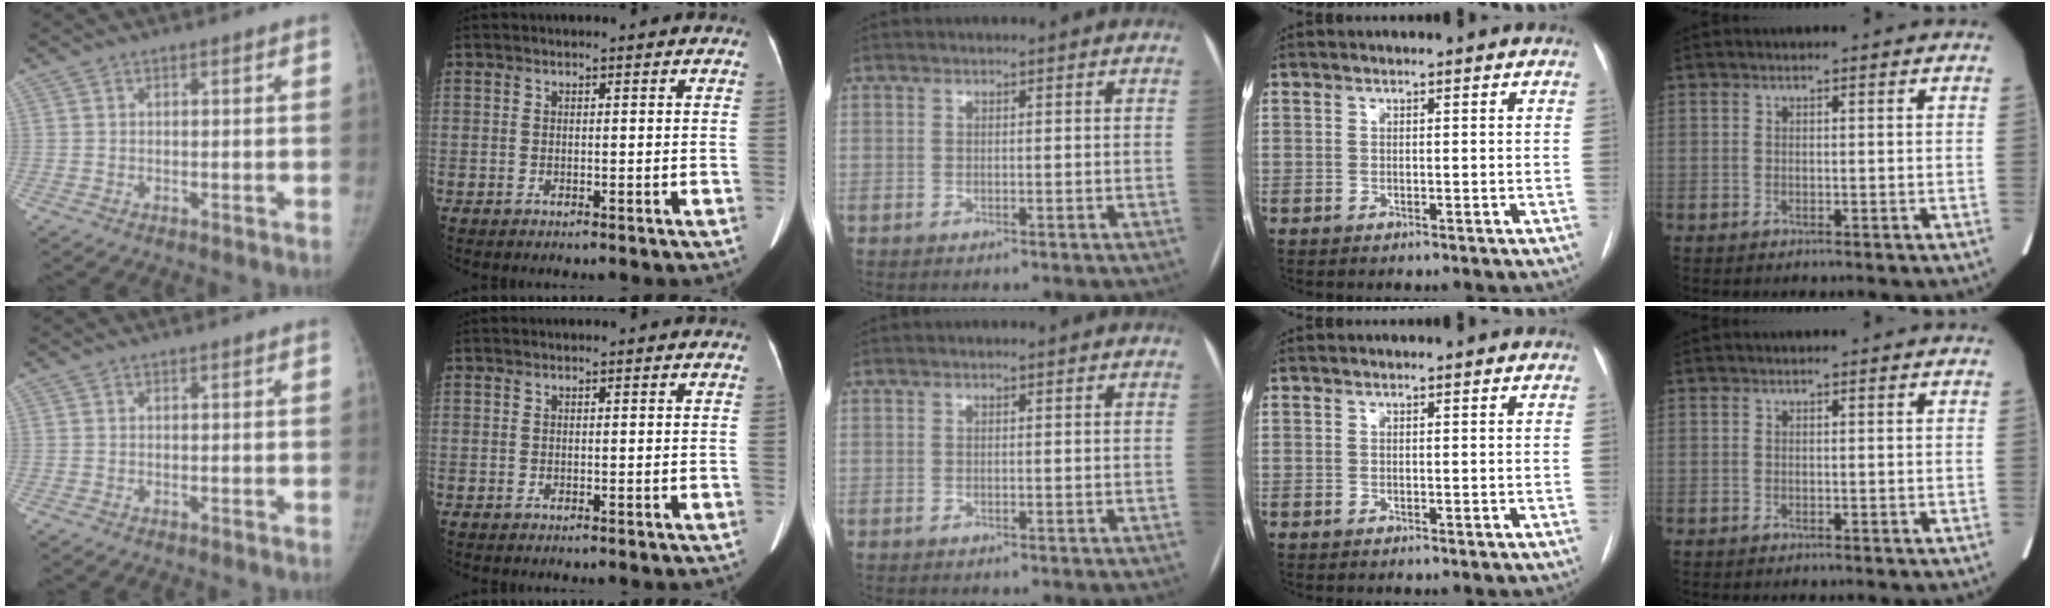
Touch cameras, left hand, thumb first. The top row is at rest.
{}